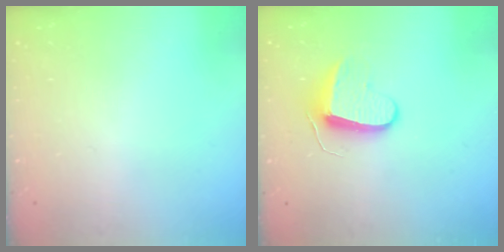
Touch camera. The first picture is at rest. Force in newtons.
{"total": 8.7, "press": 8.7, "slide": 0.5}